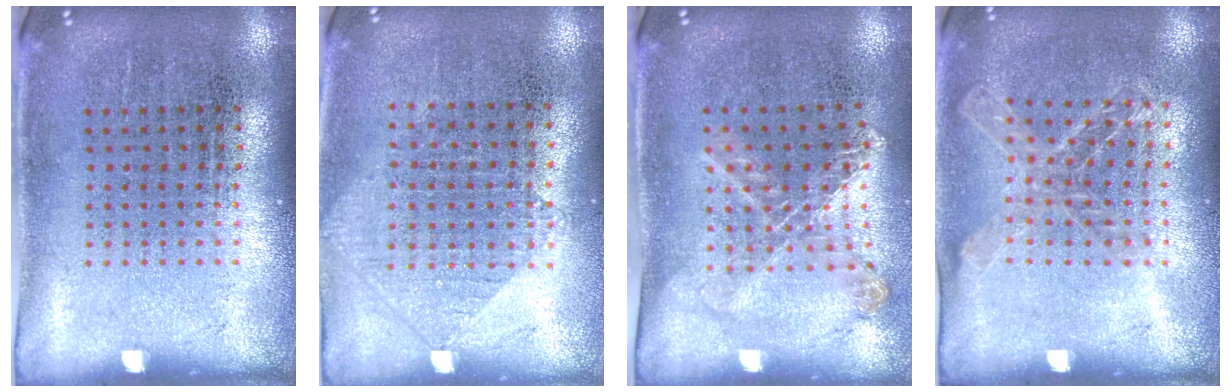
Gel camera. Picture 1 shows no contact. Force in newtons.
{"total": 1.0, "press": 0.9, "slide": 0.4}
{"total": 1.1, "press": 1.1, "slide": 0.3}
{"total": 1.1, "press": 1.1, "slide": 0.1}